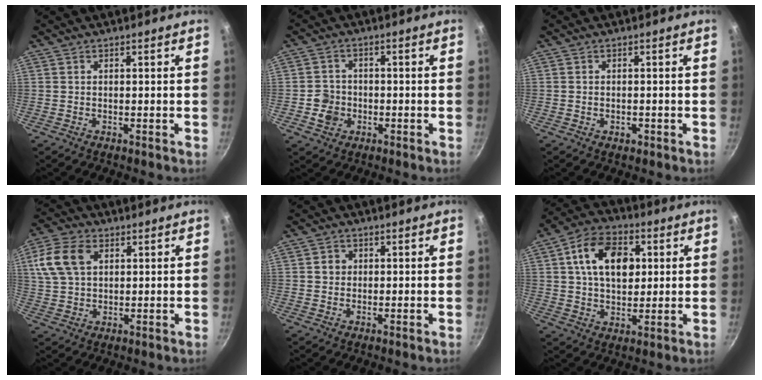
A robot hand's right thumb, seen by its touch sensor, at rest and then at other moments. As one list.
[{"total": 4.6, "force": [-1.3, 4.2, 1.6], "torque": [-0.009, 0.017, -0.026]}, {"total": 1.4, "force": [-0.6, 1.0, 0.9], "torque": [-0.013, 0.002, -0.008]}, {"total": 10.5, "force": [3.5, 7.0, 7.0], "torque": [-0.131, 0.007, 0.062]}, {"total": 2.3, "force": [0.3, 2.1, 0.8], "torque": [-0.002, 0.004, 0.002]}, {"total": 14.2, "force": [3.4, 9.4, 10.1], "torque": [-0.142, 0.005, 0.047]}]